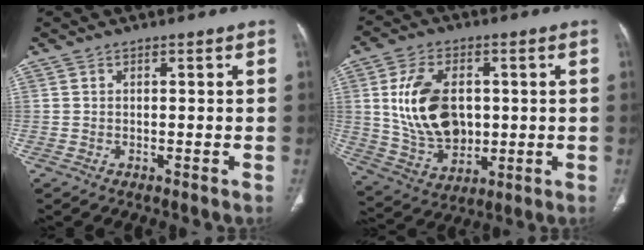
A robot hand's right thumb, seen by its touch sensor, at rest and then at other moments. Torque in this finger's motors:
{"motor_torque": [-0.05, 1.16, 1.30, 0.03, 0.15]}